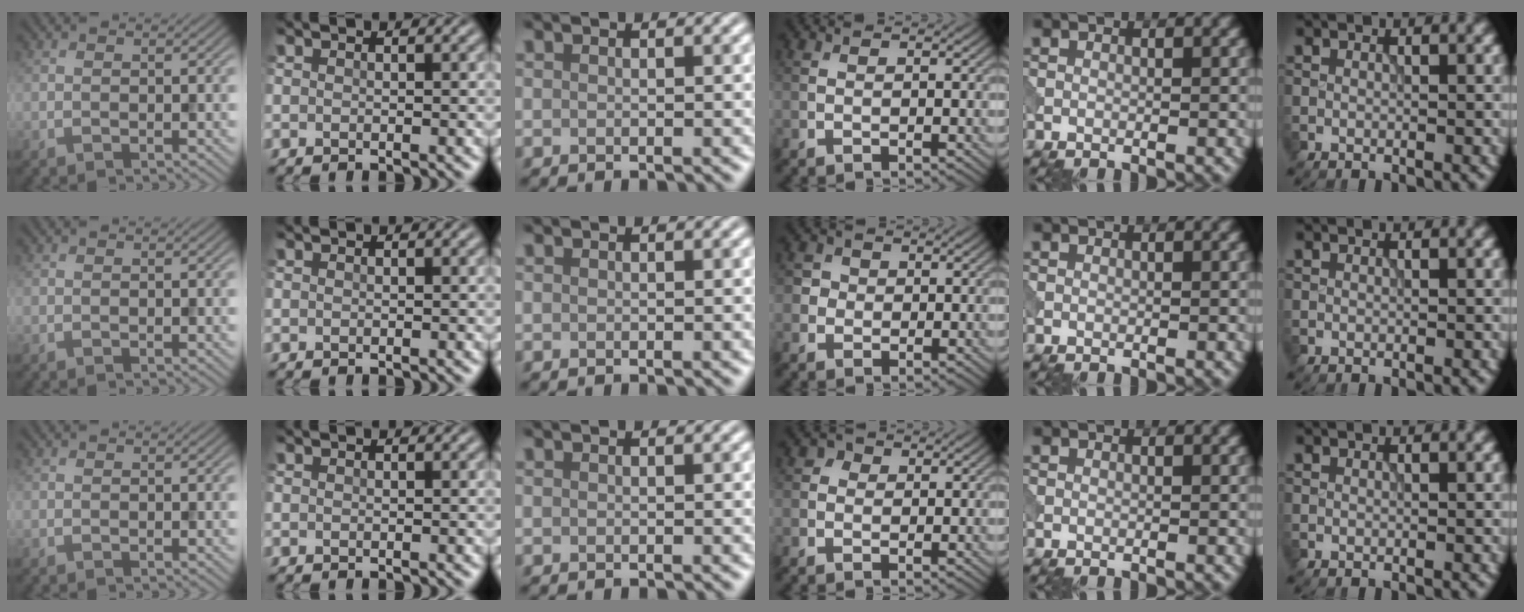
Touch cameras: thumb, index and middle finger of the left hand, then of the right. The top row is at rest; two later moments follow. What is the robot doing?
{"motion": "open", "object": "sandwich press"}